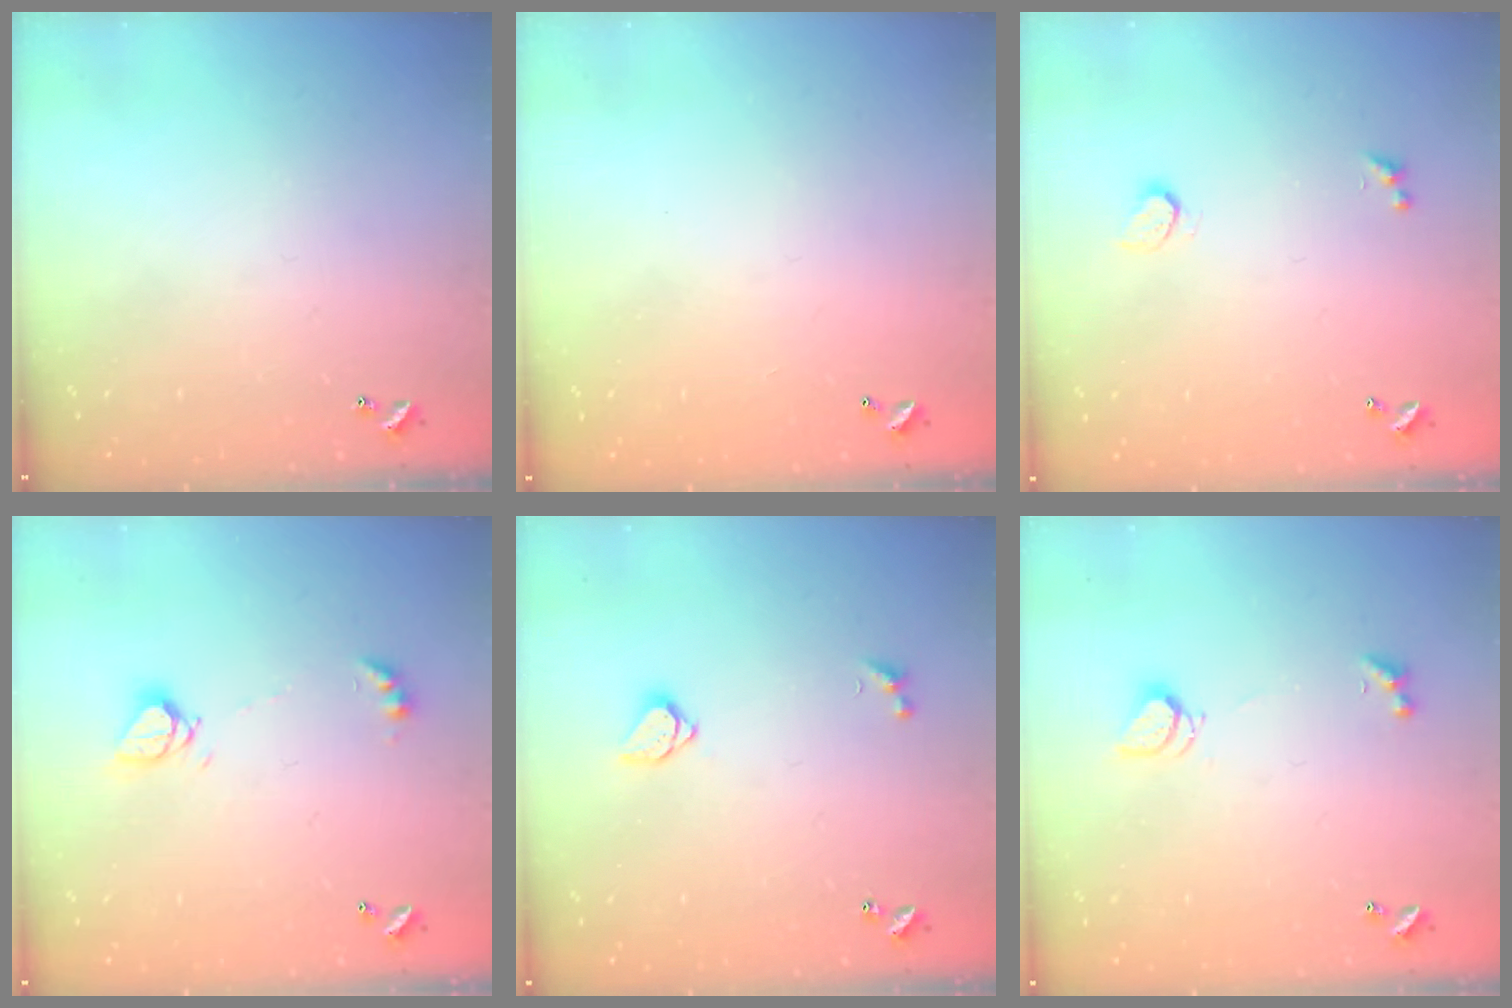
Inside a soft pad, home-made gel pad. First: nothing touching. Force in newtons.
{"total": 2.8, "press": 2.8, "slide": 0.1}
{"total": 0.9, "press": 0.8, "slide": 0.4}
{"total": 6.4, "press": 6.4, "slide": 0.6}
{"total": 1.5, "press": 1.5, "slide": 0.3}
{"total": 2.5, "press": 2.5, "slide": 0.6}